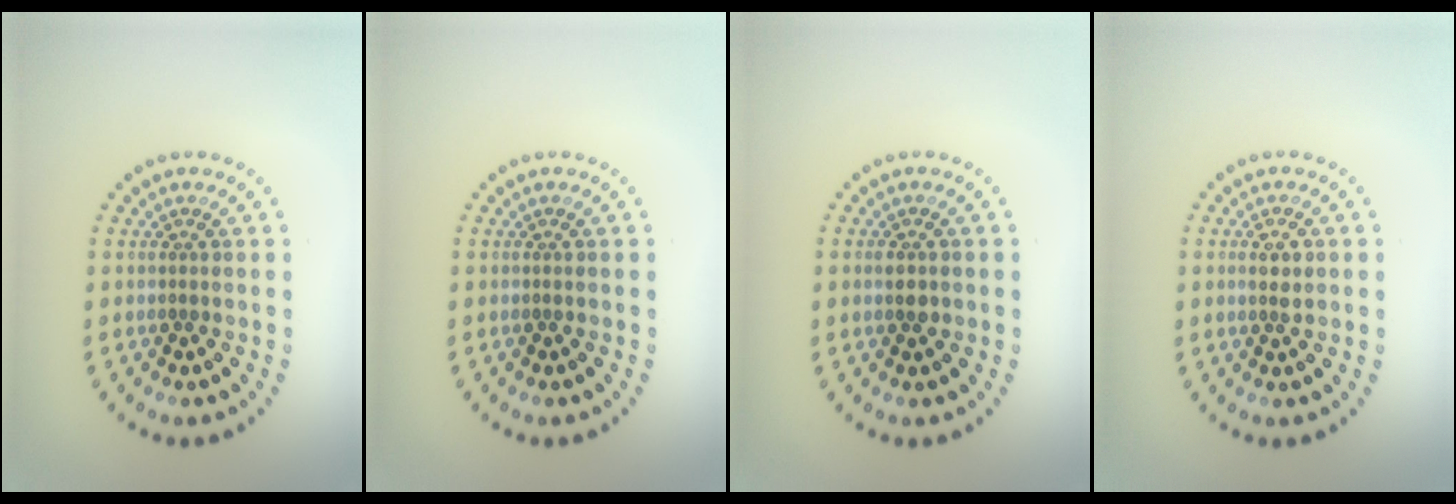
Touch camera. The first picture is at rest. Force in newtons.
{"total": 0.0}
{"total": 1.1, "press": 1.1, "slide": 0.1}
{"total": 1.6, "press": 1.6, "slide": 0.2}